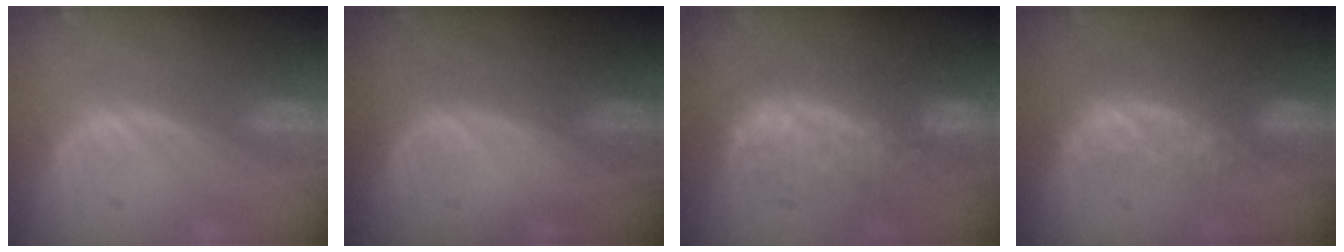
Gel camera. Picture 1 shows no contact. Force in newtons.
{"total": 0.0}
{"total": 8.7, "press": 8.6, "slide": 1.6}
{"total": 7.9, "press": 6.9, "slide": 4.0}